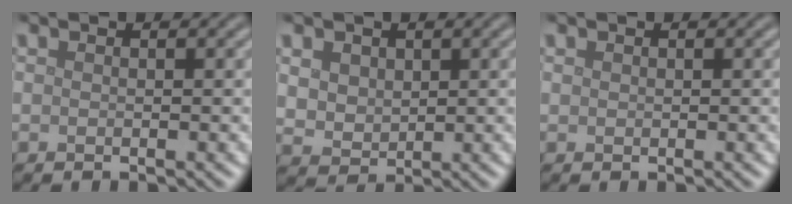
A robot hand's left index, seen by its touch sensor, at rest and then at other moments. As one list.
[{"total": 3.3, "force": [1.4, 2.5, 1.6], "torque": [-0.047, -0.002, 0.031]}, {"total": 0.0}]